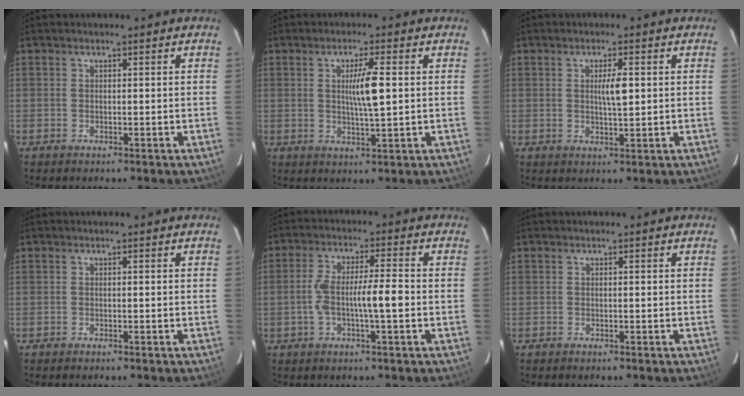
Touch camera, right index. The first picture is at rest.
{"total": 5.6, "force": [0.7, -0.3, 5.5], "torque": [-0.099, -0.005, 0.014]}
{"total": 3.3, "force": [0.6, 0.4, 3.2], "torque": [-0.055, -0.001, 0.010]}
{"total": 0.5, "force": [-0.5, 0.0, 0.2], "torque": [-0.004, -0.001, -0.008]}
{"total": 7.2, "force": [-1.3, 0.8, 7.0], "torque": [-0.137, 0.015, -0.024]}
{"total": 0.0}